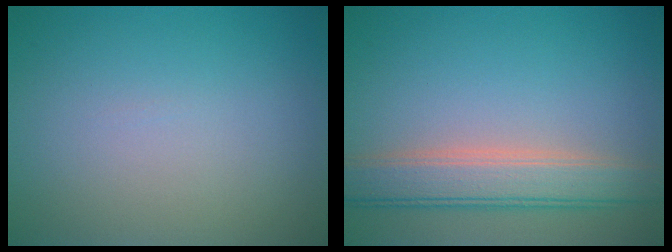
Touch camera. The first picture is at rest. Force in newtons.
{"total": 5.0, "press": 5.0, "slide": 0.2}